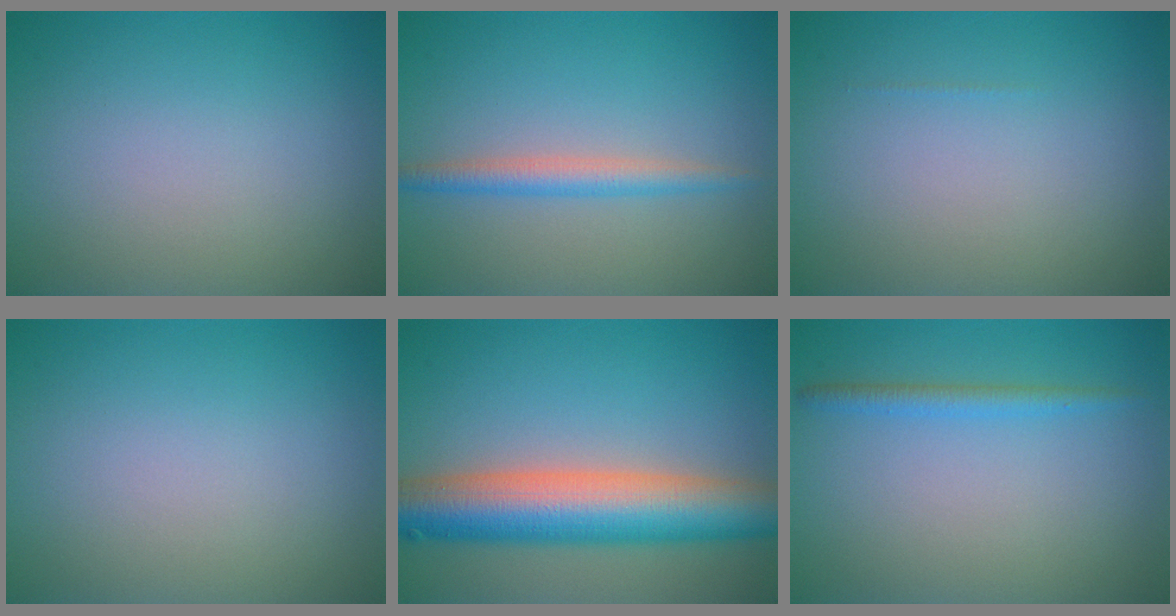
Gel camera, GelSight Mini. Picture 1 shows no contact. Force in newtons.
{"total": 2.3, "press": 2.3, "slide": 0.1}
{"total": 0.0}
{"total": 0.0}
{"total": 10.0, "press": 10.0, "slide": 0.4}
{"total": 1.6, "press": 1.6, "slide": 0.1}